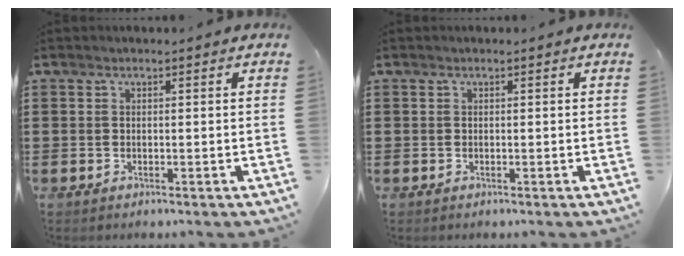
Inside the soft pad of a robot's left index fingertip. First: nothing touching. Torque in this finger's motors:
{"motor_torque": [-0.02, 0.00, 0.00, 0.00]}